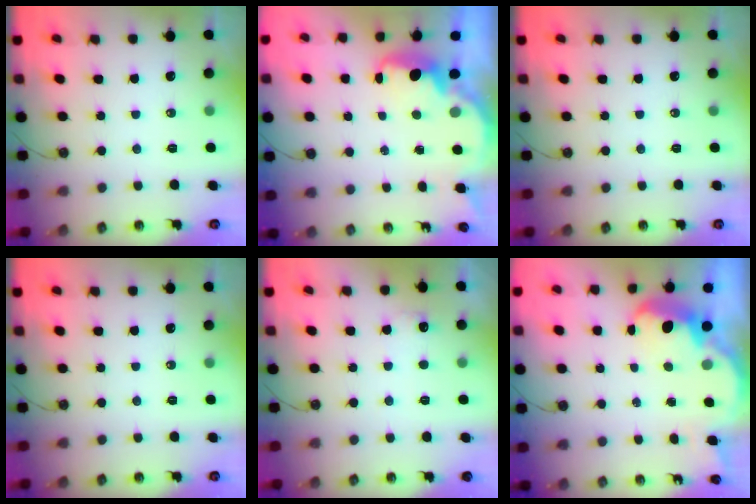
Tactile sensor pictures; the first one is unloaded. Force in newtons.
{"total": 2.9, "press": 2.9, "slide": 0.6}
{"total": 0.0}
{"total": 0.0}
{"total": 5.8, "press": 5.7, "slide": 1.1}
{"total": 4.4, "press": 4.4, "slide": 0.8}